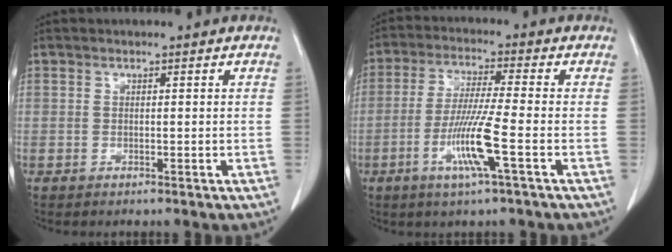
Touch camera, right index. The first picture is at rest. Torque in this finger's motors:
{"motor_torque": [1.47, -0.67, 0.73, 0.18]}